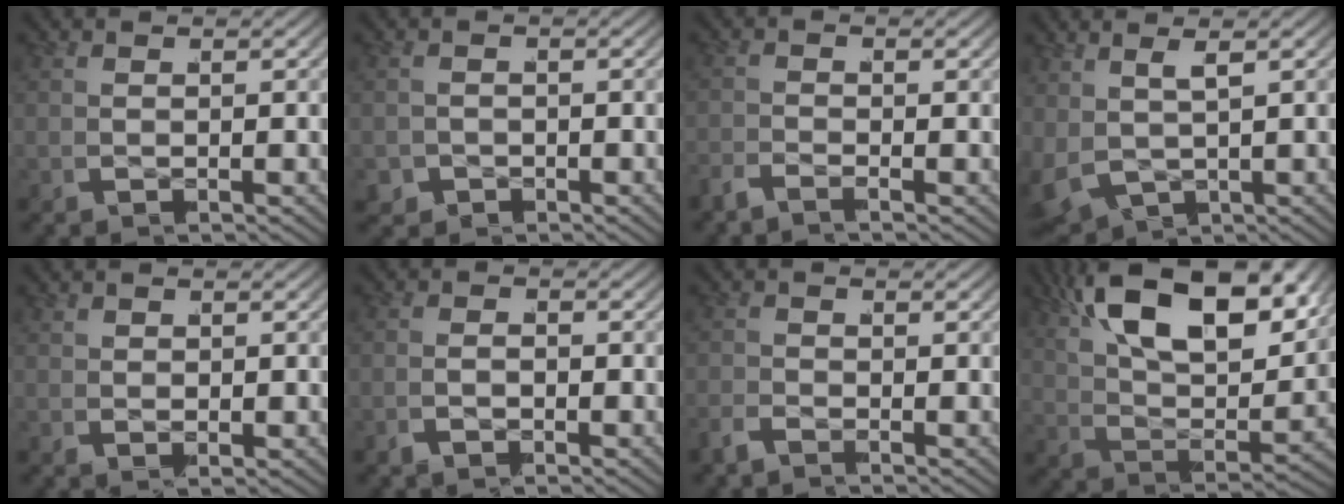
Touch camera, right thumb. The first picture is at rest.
{"total": 2.1, "force": [-1.5, 1.5, 0.1], "torque": [-0.012, -0.016, -0.017]}
{"total": 1.7, "force": [-1.3, -1.0, -0.4], "torque": [0.014, 0.011, -0.042]}
{"total": 4.7, "force": [-1.1, 3.6, 2.8], "torque": [-0.072, -0.025, 0.006]}
{"total": 0.8, "force": [0.6, 0.2, 0.4], "torque": [-0.005, 0.000, 0.015]}
{"total": 0.9, "force": [-0.8, 0.1, 0.4], "torque": [-0.004, 0.004, -0.022]}
{"total": 1.2, "force": [-0.9, -0.6, -0.4], "torque": [0.008, 0.007, -0.029]}
{"total": 12.5, "force": [5.4, 5.9, 9.6], "torque": [-0.188, 0.004, 0.086]}